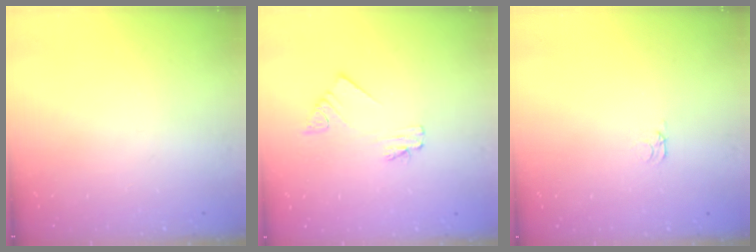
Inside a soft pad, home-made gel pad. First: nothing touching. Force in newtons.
{"total": 2.0, "press": 2.0, "slide": 0.3}
{"total": 1.6, "press": 1.6, "slide": 0.4}